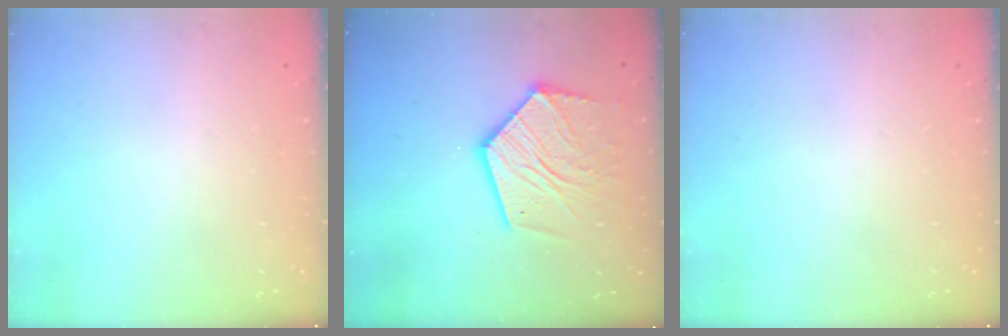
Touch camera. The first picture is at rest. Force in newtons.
{"total": 16.7, "press": 16.6, "slide": 1.6}
{"total": 0.0}